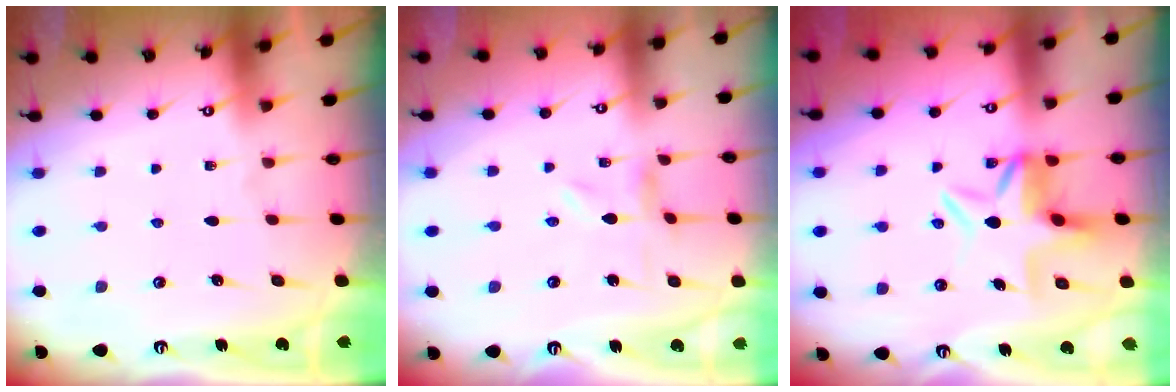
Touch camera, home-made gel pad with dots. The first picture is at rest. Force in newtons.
{"total": 0.0}
{"total": 6.2, "press": 5.7, "slide": 2.5}